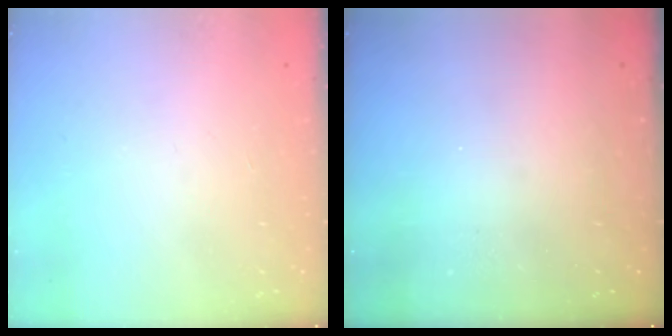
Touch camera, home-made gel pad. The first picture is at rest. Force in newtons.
{"total": 0.0}